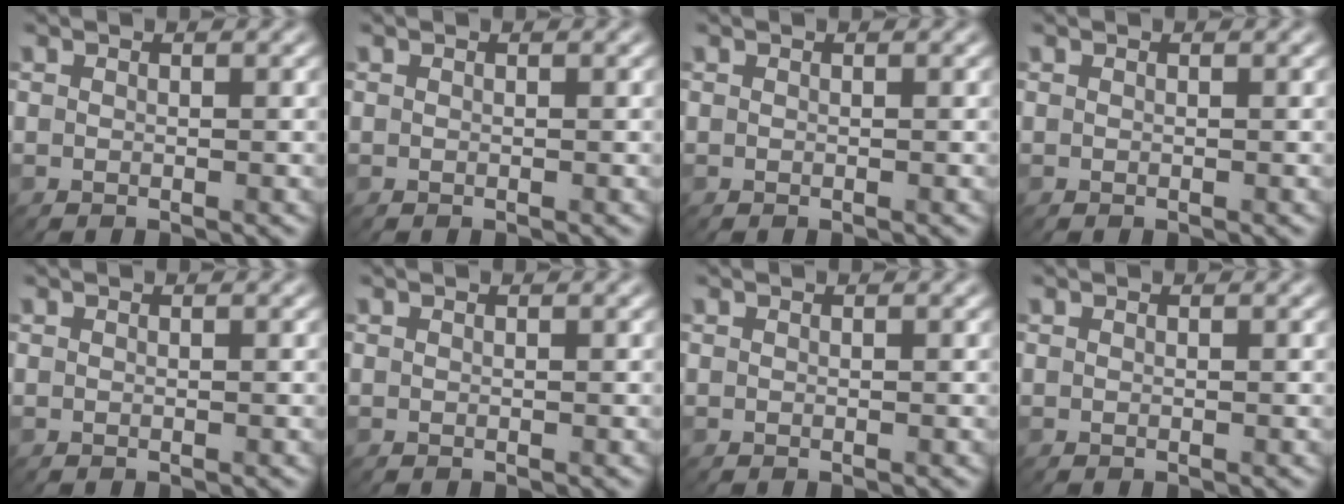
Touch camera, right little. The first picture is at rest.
{"total": 0.0}
{"total": 0.0}
{"total": 0.0}
{"total": 0.0}
{"total": 0.0}
{"total": 0.0}
{"total": 0.0}